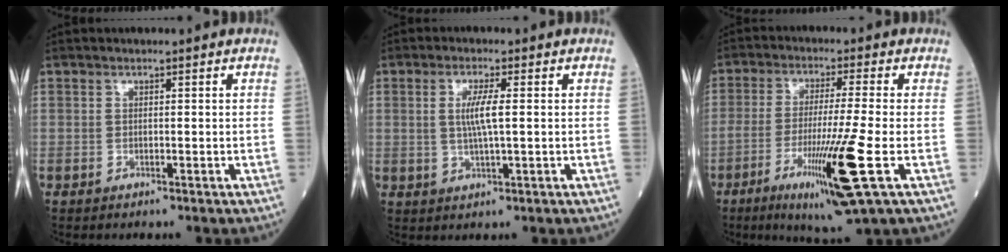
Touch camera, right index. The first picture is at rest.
{"total": 4.4, "force": [0.6, 0.2, 4.3], "torque": [-0.087, -0.003, 0.011]}
{"total": 13.0, "force": [-4.9, -1.2, 12.0], "torque": [-0.226, -0.038, -0.086]}